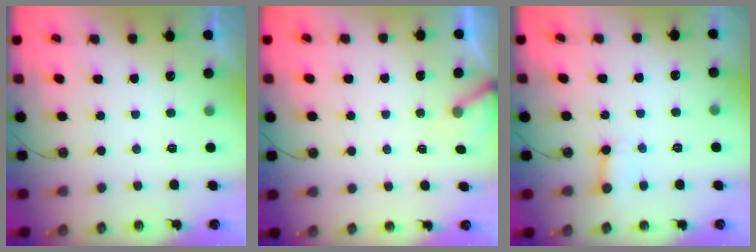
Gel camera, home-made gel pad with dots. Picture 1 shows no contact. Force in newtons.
{"total": 3.0, "press": 3.0, "slide": 0.2}
{"total": 4.8, "press": 4.7, "slide": 0.6}